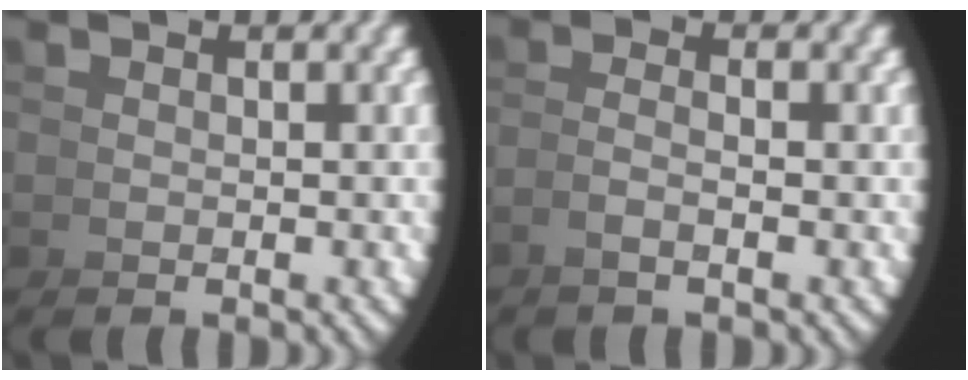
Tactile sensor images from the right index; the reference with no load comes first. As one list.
[{"total": 1.8, "force": [-0.7, -1.2, 1.0], "torque": [-0.019, 0.000, -0.010]}]